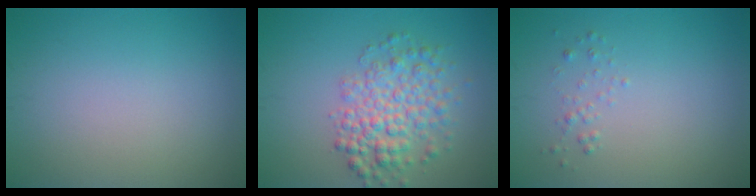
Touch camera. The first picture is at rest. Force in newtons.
{"total": 4.9, "press": 4.9, "slide": 0.2}
{"total": 0.7, "press": 0.7, "slide": 0.1}